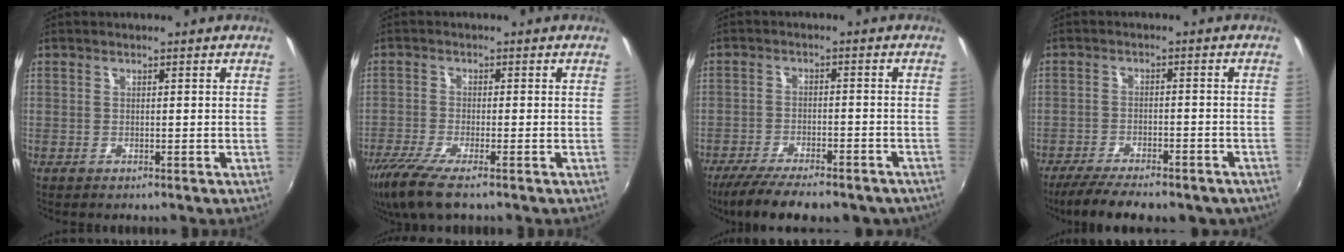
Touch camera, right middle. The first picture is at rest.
{"total": 8.3, "force": [-6.0, 0.9, 5.6], "torque": [-0.136, -0.034, -0.111]}
{"total": 16.7, "force": [-13.3, 4.8, 8.9], "torque": [-0.171, -0.035, -0.188]}
{"total": 14.6, "force": [-11.5, 4.3, 7.9], "torque": [-0.156, -0.032, -0.162]}